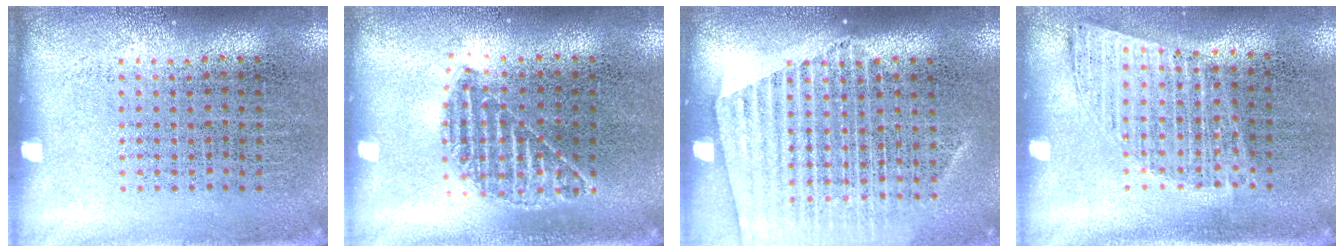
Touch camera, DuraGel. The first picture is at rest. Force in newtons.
{"total": 1.2, "press": 1.1, "slide": 0.5}
{"total": 1.6, "press": 1.5, "slide": 0.6}
{"total": 1.0, "press": 1.0, "slide": 0.1}